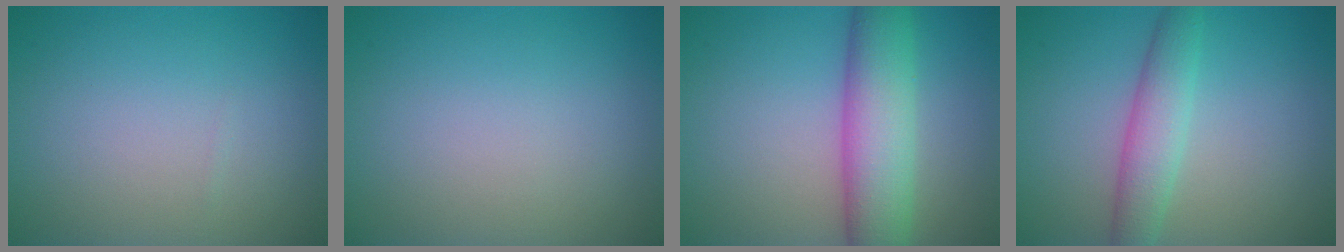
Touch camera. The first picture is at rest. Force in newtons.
{"total": 0.0}
{"total": 7.2, "press": 7.2, "slide": 0.3}
{"total": 3.5, "press": 3.5, "slide": 0.0}